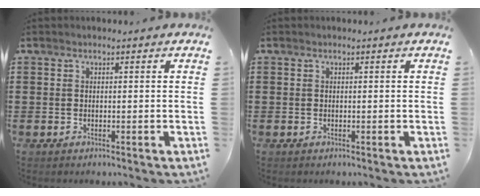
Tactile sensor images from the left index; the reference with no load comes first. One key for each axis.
{"total": 0.0}